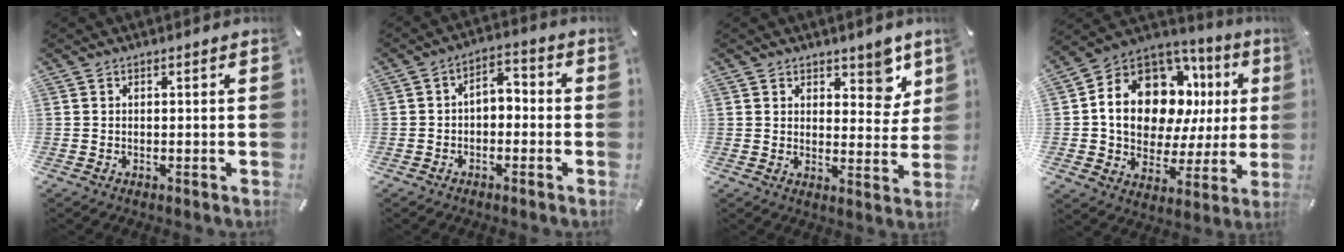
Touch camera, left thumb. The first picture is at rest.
{"total": 3.8, "force": [-2.2, 2.5, 1.8], "torque": [-0.033, 0.015, -0.045]}
{"total": 6.5, "force": [4.6, 3.7, 2.7], "torque": [-0.012, -0.029, 0.074]}
{"total": 17.3, "force": [5.1, 12.4, 11.0], "torque": [-0.195, -0.040, 0.090]}